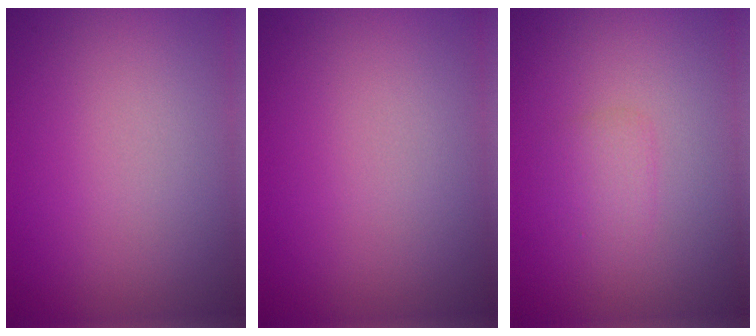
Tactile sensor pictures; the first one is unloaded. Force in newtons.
{"total": 0.0}
{"total": 1.3, "press": 1.2, "slide": 0.0}